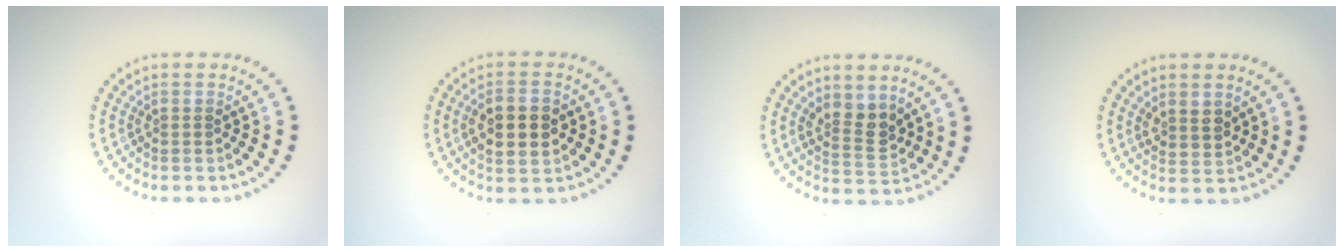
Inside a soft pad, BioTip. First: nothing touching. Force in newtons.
{"total": 4.1, "press": 4.1, "slide": 0.3}
{"total": 2.8, "press": 2.5, "slide": 1.2}
{"total": 1.7, "press": 1.4, "slide": 0.9}